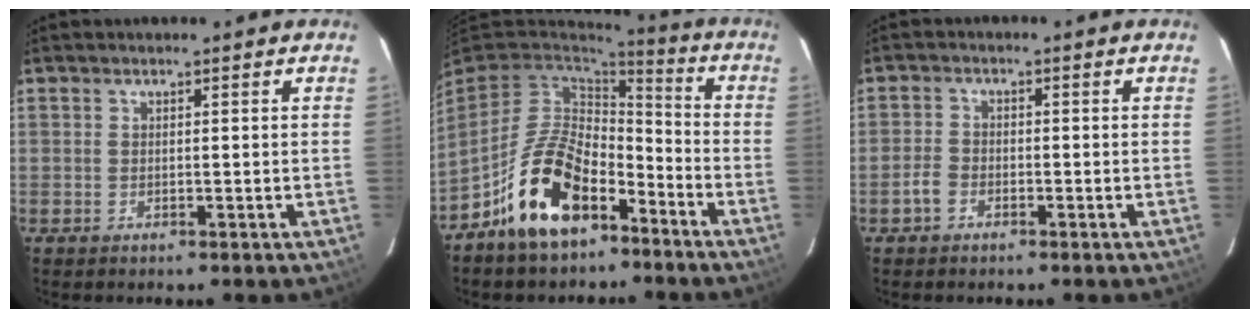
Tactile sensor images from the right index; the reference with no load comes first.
{"total": 15.8, "force": [-9.0, 8.2, 10.1], "torque": [-0.197, 0.014, -0.149]}
{"total": 2.7, "force": [-1.6, 1.9, 1.1], "torque": [-0.025, 0.008, -0.032]}